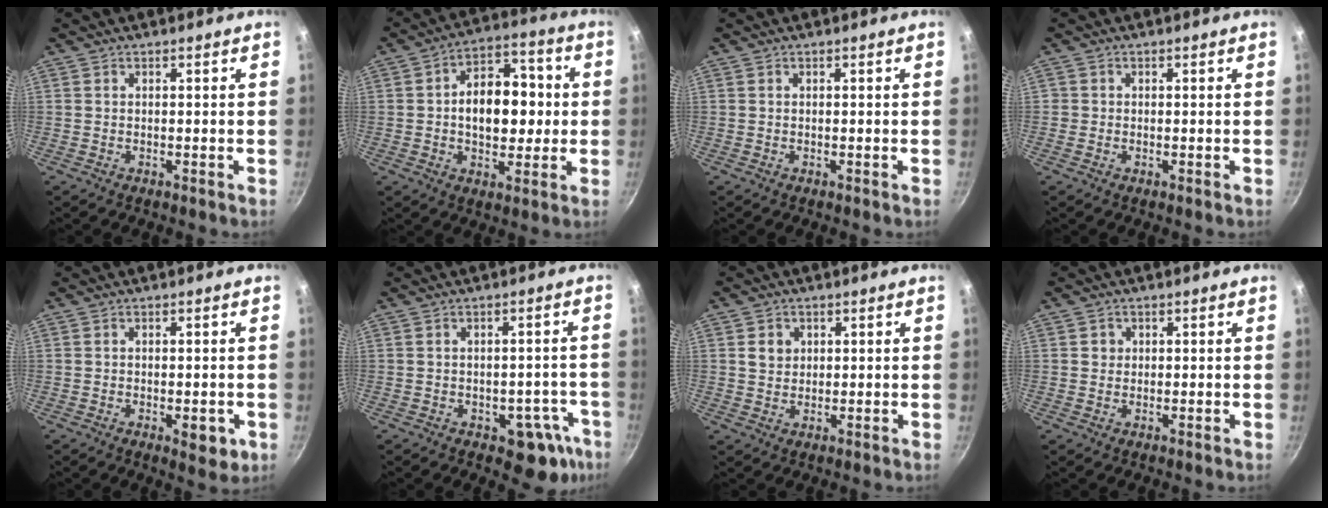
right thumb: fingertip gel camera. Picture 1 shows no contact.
{"total": 14.0, "force": [0.3, 8.9, 10.8], "torque": [-0.121, 0.027, 0.001]}
{"total": 0.0}
{"total": 0.8, "force": [-0.1, 0.8, 0.0], "torque": [0.004, 0.005, -0.004]}
{"total": 4.7, "force": [-1.4, 2.0, 4.0], "torque": [-0.042, -0.004, -0.014]}
{"total": 8.0, "force": [-4.2, 4.3, 5.3], "torque": [-0.032, 0.030, -0.045]}
{"total": 3.4, "force": [1.0, 3.0, 1.3], "torque": [-0.006, -0.004, 0.019]}
{"total": 1.5, "force": [0.3, 1.5, 0.3], "torque": [0.004, 0.001, 0.002]}